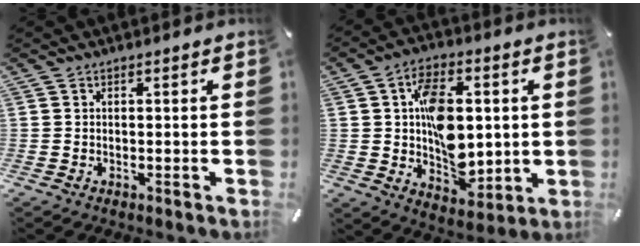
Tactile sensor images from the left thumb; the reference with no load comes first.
{"total": 14.4, "force": [1.1, 9.7, 10.6], "torque": [-0.157, 0.010, 0.023]}